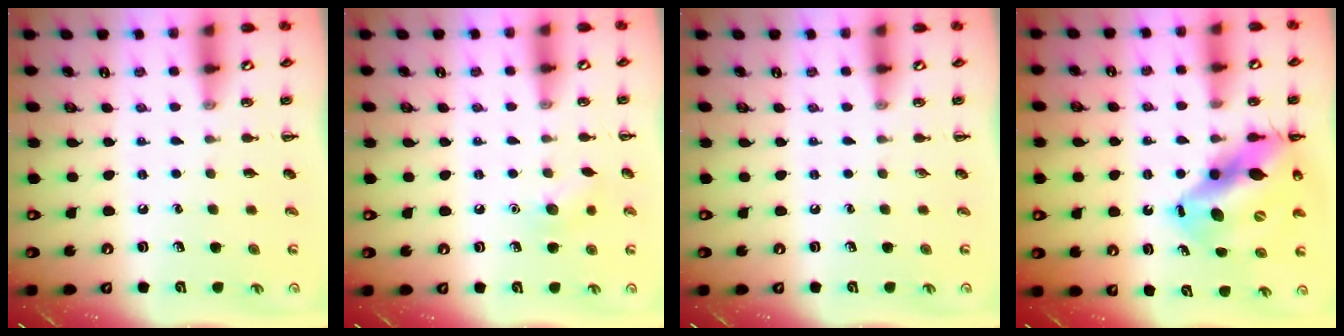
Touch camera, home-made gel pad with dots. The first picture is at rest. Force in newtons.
{"total": 7.2, "press": 7.0, "slide": 1.5}
{"total": 0.0}
{"total": 16.1, "press": 15.5, "slide": 4.3}